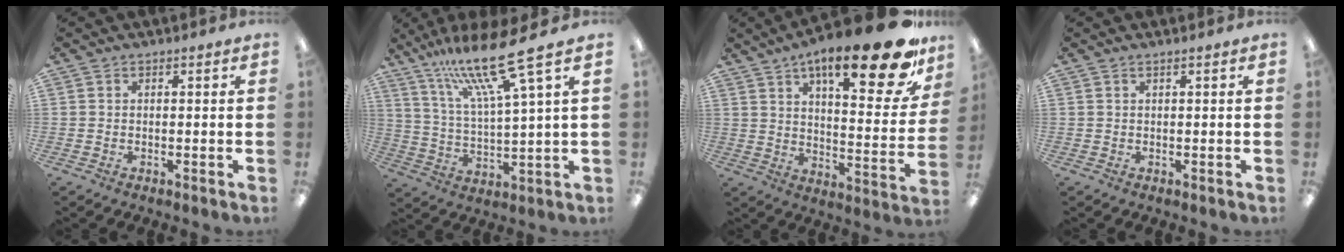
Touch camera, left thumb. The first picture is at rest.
{"total": 17.9, "force": [12.8, 2.1, 12.3], "torque": [-0.242, -0.067, 0.205]}
{"total": 22.9, "force": [13.9, 7.0, 16.8], "torque": [-0.238, -0.089, 0.216]}
{"total": 0.7, "force": [0.4, 0.0, 0.6], "torque": [-0.010, 0.000, 0.007]}